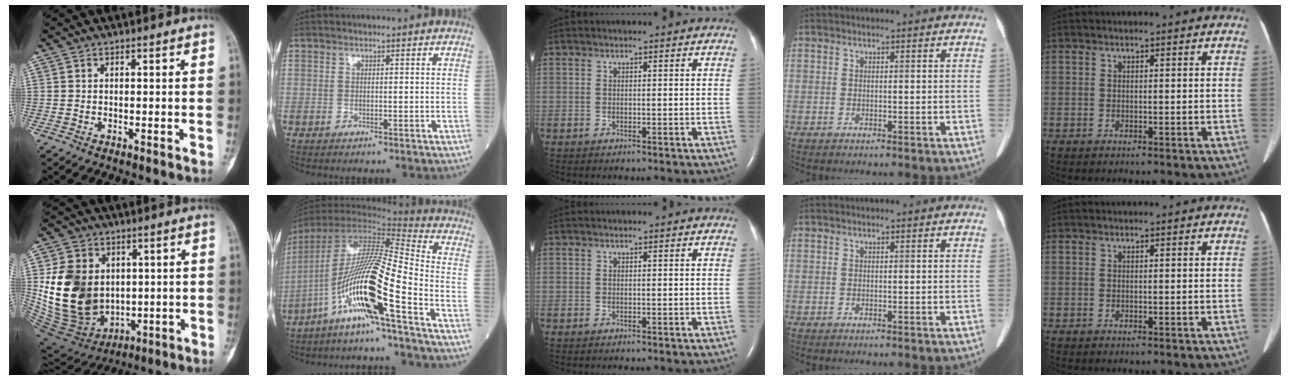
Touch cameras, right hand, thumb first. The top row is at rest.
{"thumb": {"total": 18.8, "force": [1.6, 14.6, 11.7], "torque": [-0.189, -0.012, 0.056]}, "index": {"total": 17.7, "force": [-8.6, -0.7, 15.4], "torque": [-0.309, -0.015, -0.170]}}